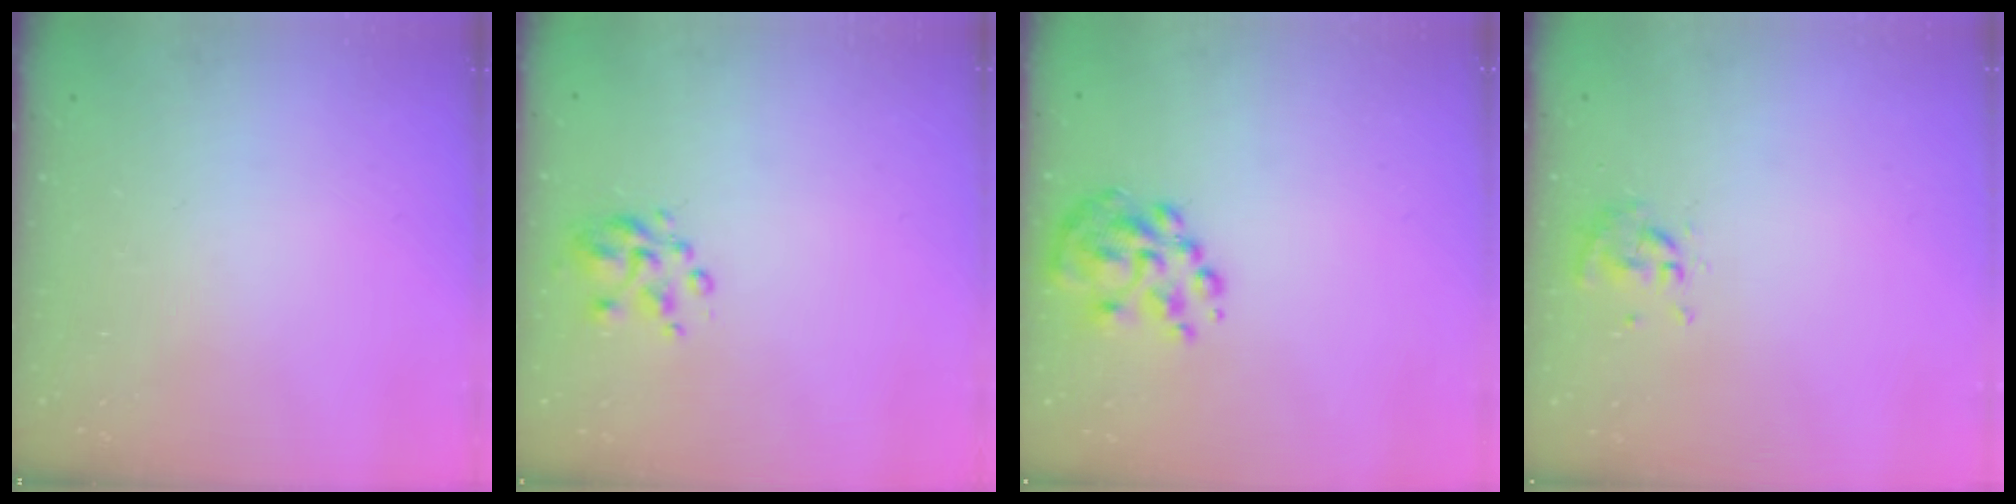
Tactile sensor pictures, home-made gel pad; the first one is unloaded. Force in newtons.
{"total": 3.8, "press": 3.7, "slide": 0.8}
{"total": 9.2, "press": 8.7, "slide": 3.0}
{"total": 0.0}